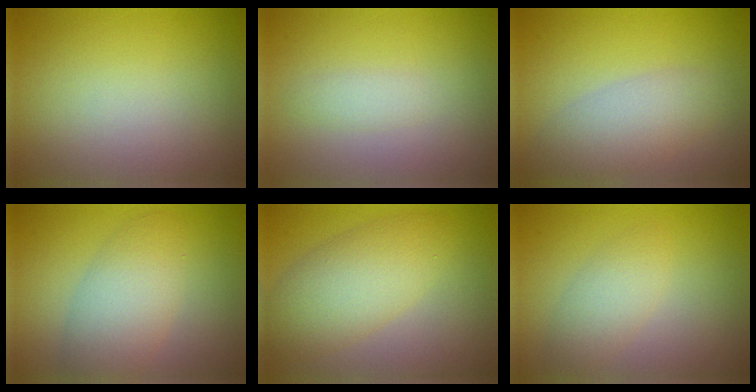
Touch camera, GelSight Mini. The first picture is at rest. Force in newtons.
{"total": 1.1, "press": 1.1, "slide": 0.1}
{"total": 4.0, "press": 3.9, "slide": 0.2}
{"total": 4.8, "press": 4.7, "slide": 0.2}
{"total": 5.6, "press": 5.5, "slide": 0.1}
{"total": 2.5, "press": 2.5, "slide": 0.1}